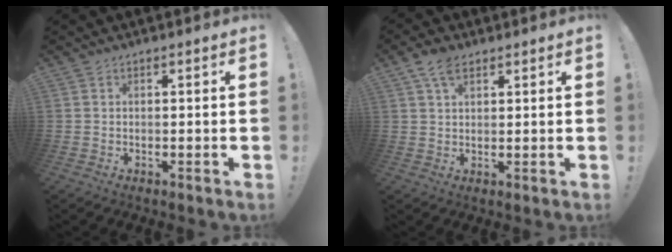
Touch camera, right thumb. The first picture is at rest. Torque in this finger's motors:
{"motor_torque": [-0.24, 0.61, 0.31, 0.35, 0.03]}